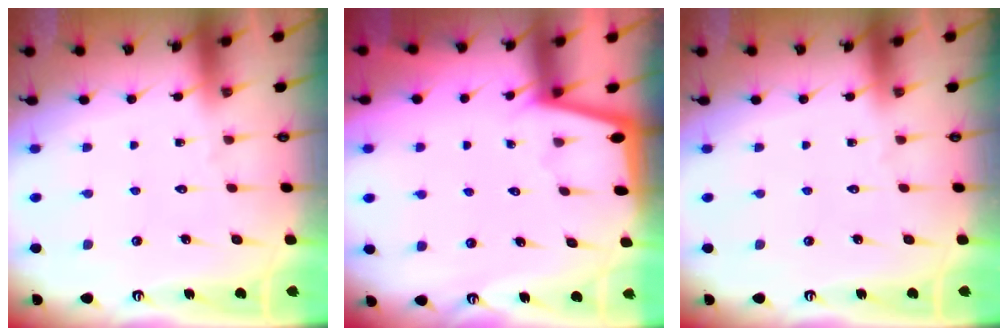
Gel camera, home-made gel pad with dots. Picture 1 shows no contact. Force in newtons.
{"total": 1.3, "press": 1.3, "slide": 0.2}
{"total": 0.0}